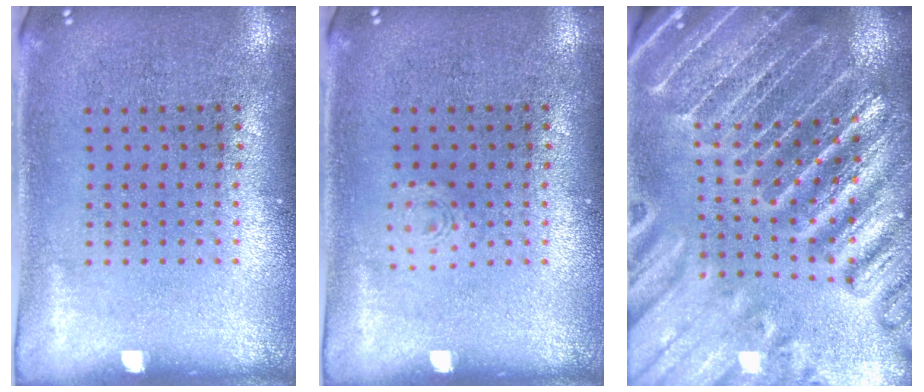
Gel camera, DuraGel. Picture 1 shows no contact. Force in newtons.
{"total": 0.6, "press": 0.6, "slide": 0.2}
{"total": 4.8, "press": 4.4, "slide": 2.1}